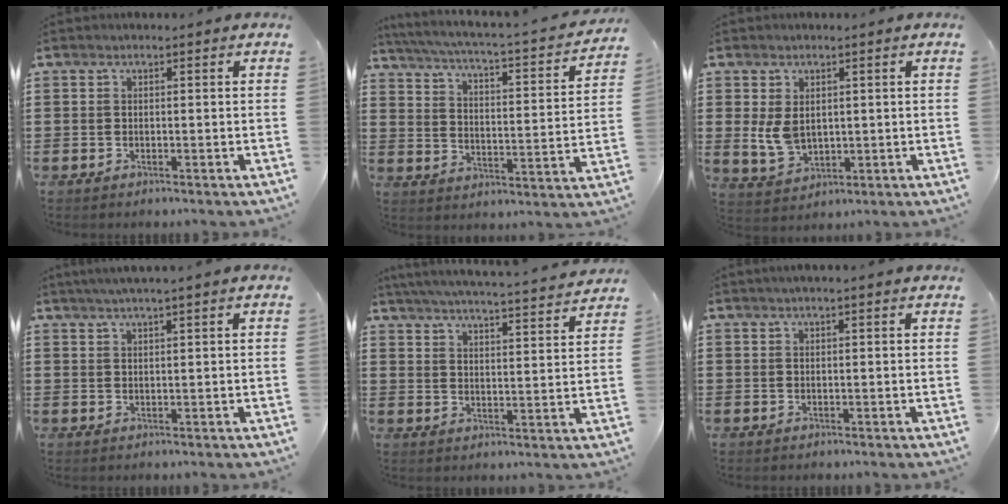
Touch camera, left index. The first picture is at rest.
{"total": 2.9, "force": [2.2, -0.4, 1.8], "torque": [-0.052, -0.035, 0.025]}
{"total": 4.7, "force": [0.8, 3.4, 3.2], "torque": [-0.082, 0.004, 0.011]}
{"total": 2.0, "force": [1.7, -0.4, 1.0], "torque": [-0.021, 0.002, 0.032]}
{"total": 4.8, "force": [4.7, -0.5, 1.2], "torque": [-0.046, -0.040, 0.077]}
{"total": 1.1, "force": [0.7, -0.1, 0.8], "torque": [-0.014, 0.000, 0.013]}